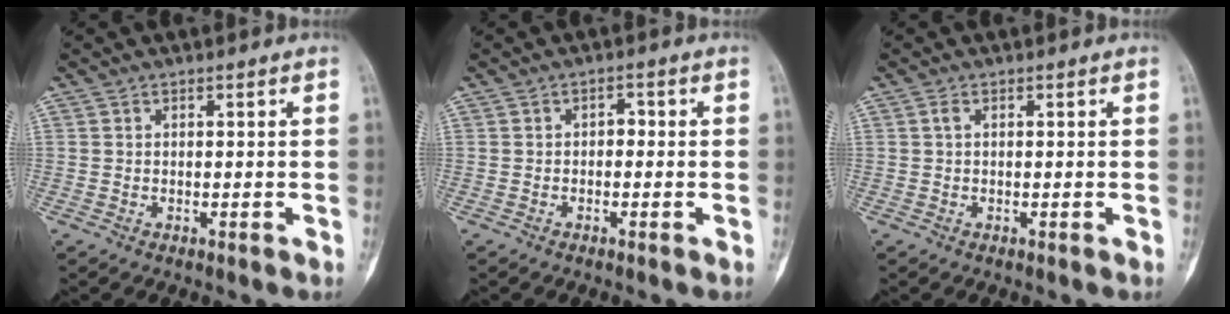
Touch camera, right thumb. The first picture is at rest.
{"total": 1.5, "force": [-0.3, 1.0, 1.0], "torque": [-0.001, 0.010, -0.011]}
{"total": 0.7, "force": [0.1, 0.3, 0.6], "torque": [-0.014, 0.000, -0.001]}